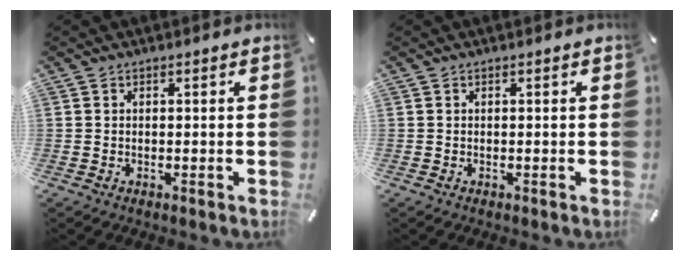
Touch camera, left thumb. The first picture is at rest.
{"total": 0.0}